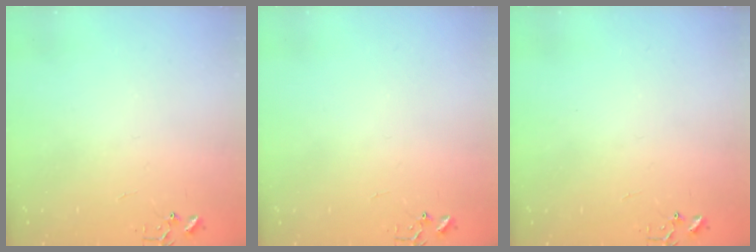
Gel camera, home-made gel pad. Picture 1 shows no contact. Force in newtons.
{"total": 0.0}
{"total": 0.0}